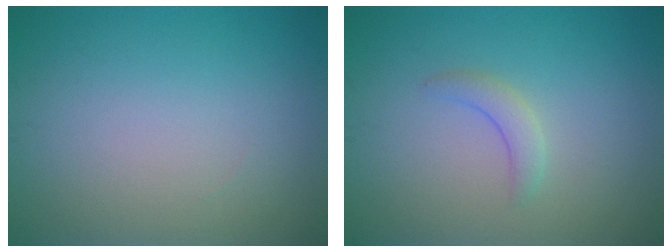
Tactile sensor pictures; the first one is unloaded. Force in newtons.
{"total": 1.6, "press": 1.6, "slide": 0.2}